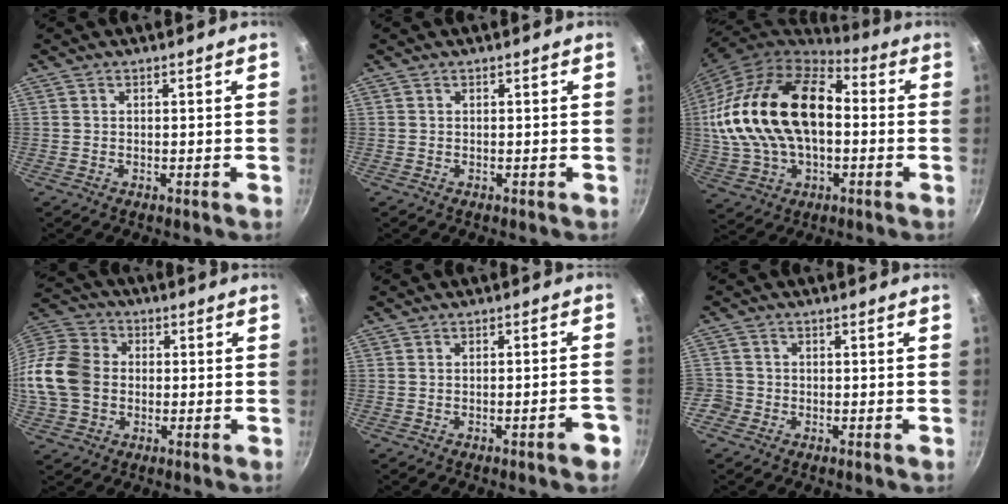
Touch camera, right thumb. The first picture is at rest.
{"total": 0.0}
{"total": 26.5, "force": [0.9, 16.5, 20.7], "torque": [-0.393, 0.037, 0.015]}
{"total": 15.3, "force": [-1.1, 12.2, 9.2], "torque": [-0.179, 0.025, -0.036]}
{"total": 4.1, "force": [-2.2, 0.7, 3.4], "torque": [-0.038, 0.021, -0.026]}
{"total": 3.2, "force": [-1.7, 2.7, 0.5], "torque": [-0.006, 0.019, -0.034]}